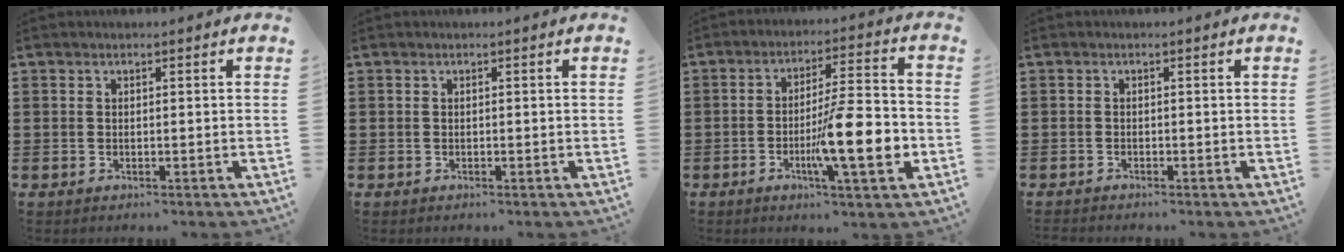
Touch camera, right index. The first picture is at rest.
{"total": 0.0}
{"total": 12.6, "force": [-3.7, 2.1, 11.9], "torque": [-0.188, -0.007, -0.065]}
{"total": 0.7, "force": [-0.7, 0.1, 0.0], "torque": [-0.001, 0.000, -0.014]}